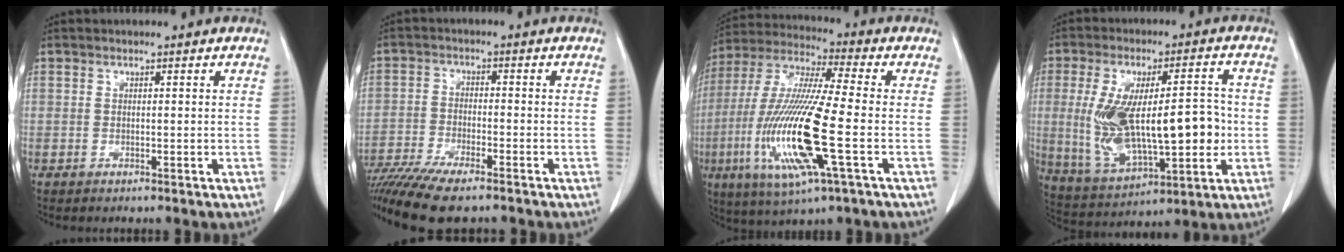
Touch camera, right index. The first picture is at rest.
{"total": 14.8, "force": [-11.9, 2.8, 8.4], "torque": [-0.169, -0.026, -0.201]}
{"total": 18.4, "force": [-4.4, 1.4, 17.8], "torque": [-0.377, -0.018, -0.083]}
{"total": 18.0, "force": [-0.8, 6.5, 16.8], "torque": [-0.312, 0.011, 0.003]}